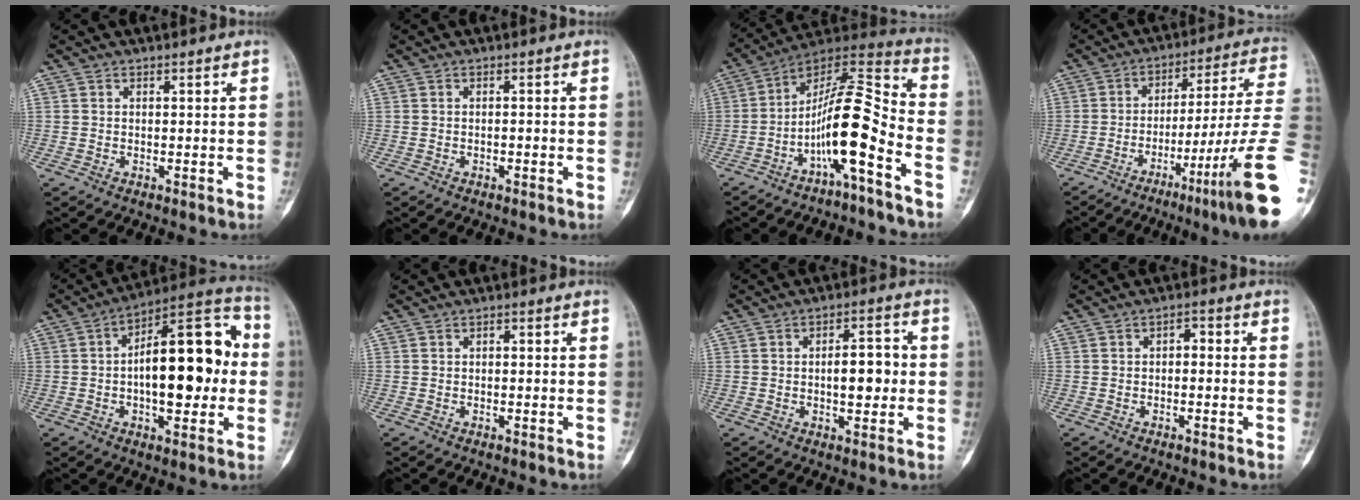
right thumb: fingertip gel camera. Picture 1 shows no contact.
{"total": 0.7, "force": [-0.3, 0.3, 0.5], "torque": [-0.012, 0.006, -0.004]}
{"total": 15.0, "force": [-6.4, 2.8, 13.2], "torque": [-0.238, 0.090, -0.113]}
{"total": 20.8, "force": [-8.3, 1.1, 19.1], "torque": [-0.235, 0.045, -0.123]}
{"total": 21.5, "force": [0.0, 9.7, 19.2], "torque": [-0.255, 0.034, -0.007]}
{"total": 0.9, "force": [-0.1, 0.5, 0.8], "torque": [-0.004, 0.002, -0.004]}
{"total": 7.8, "force": [-0.3, 3.8, 6.8], "torque": [-0.083, 0.013, -0.007]}
{"total": 2.5, "force": [-0.2, 1.5, 1.9], "torque": [-0.014, 0.013, -0.012]}